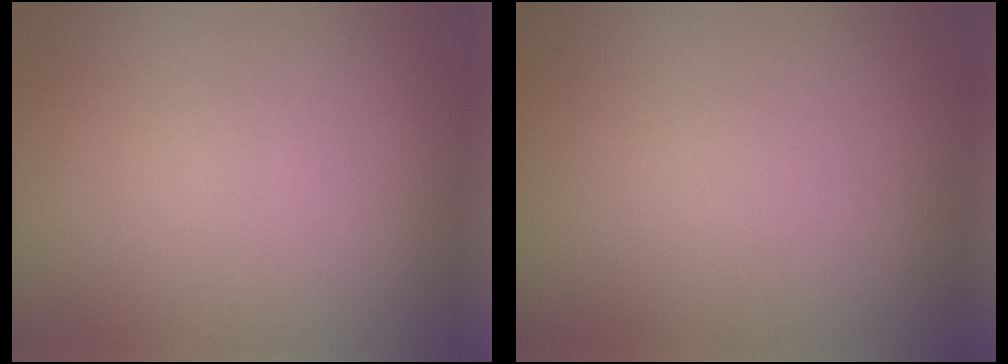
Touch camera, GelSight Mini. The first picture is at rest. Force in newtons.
{"total": 0.0}